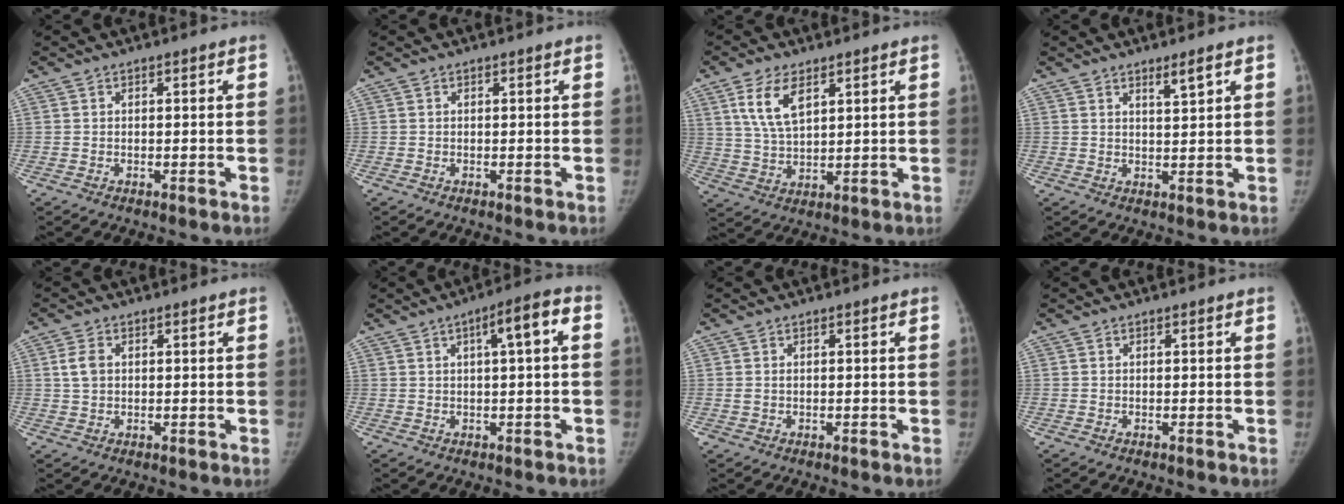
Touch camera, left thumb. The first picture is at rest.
{"total": 0.0}
{"total": 8.0, "force": [3.9, 4.0, 5.8], "torque": [-0.102, -0.017, 0.083]}
{"total": 2.4, "force": [1.8, 0.0, 1.7], "torque": [-0.027, -0.018, 0.033]}
{"total": 3.4, "force": [0.8, 2.4, 2.3], "torque": [-0.044, 0.002, 0.016]}
{"total": 6.0, "force": [1.2, 1.1, 5.8], "torque": [-0.086, 0.026, 0.014]}
{"total": 0.7, "force": [0.1, 0.5, 0.4], "torque": [-0.005, 0.000, 0.003]}
{"total": 0.0}